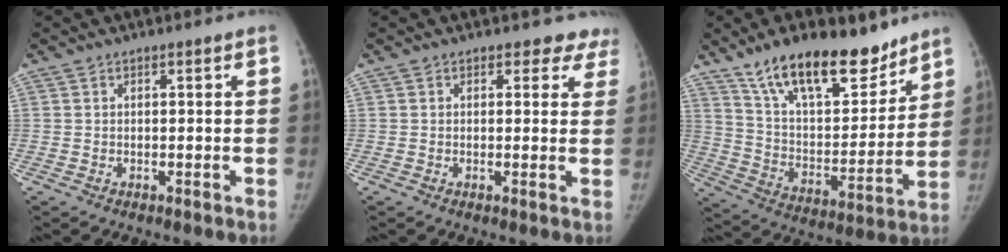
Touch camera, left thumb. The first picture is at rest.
{"total": 5.1, "force": [4.3, 2.7, 0.0], "torque": [0.049, -0.016, 0.020]}
{"total": 21.3, "force": [15.2, 8.9, 11.9], "torque": [-0.148, -0.073, 0.260]}